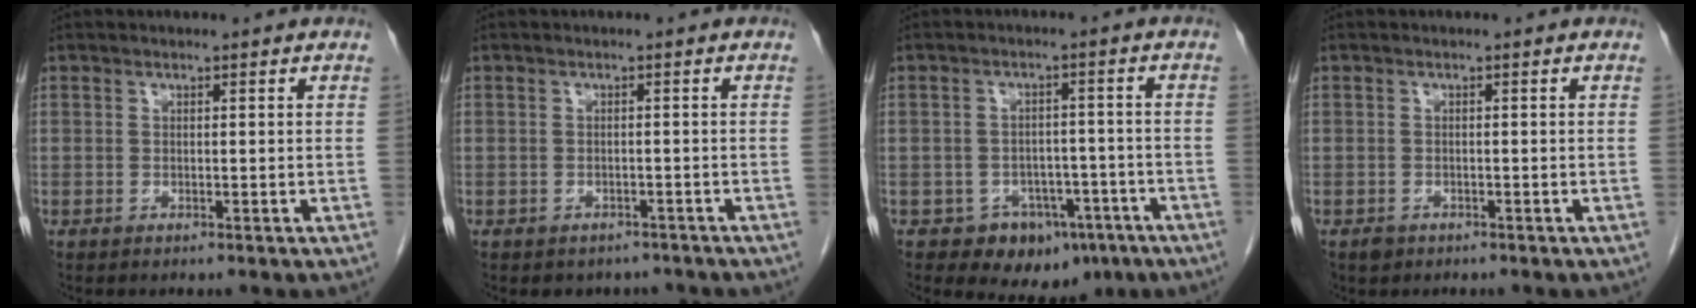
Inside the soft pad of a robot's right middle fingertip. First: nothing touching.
{"total": 3.8, "force": [-3.3, 2.0, 0.3], "torque": [-0.002, 0.008, -0.039]}
{"total": 7.8, "force": [-4.4, 5.9, 2.5], "torque": [-0.016, 0.018, -0.052]}
{"total": 1.2, "force": [-0.8, 0.9, 0.1], "torque": [-0.006, 0.002, -0.009]}